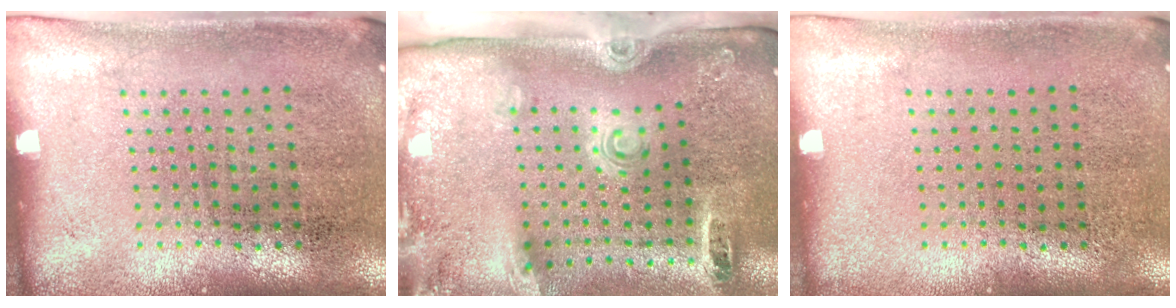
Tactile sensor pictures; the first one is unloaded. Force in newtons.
{"total": 2.9, "press": 1.9, "slide": 2.1}
{"total": 0.0}